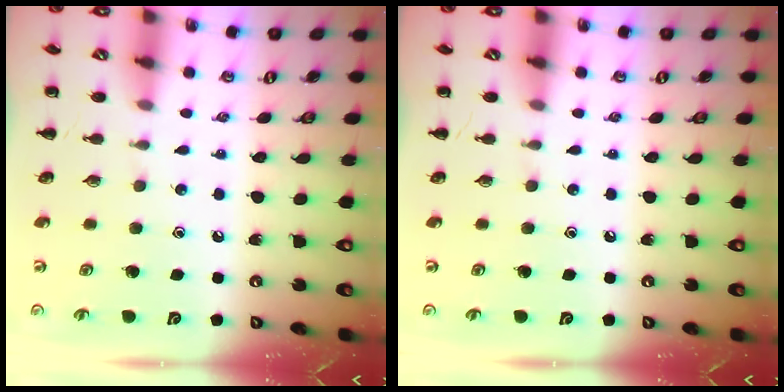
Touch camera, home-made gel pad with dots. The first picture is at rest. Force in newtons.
{"total": 0.0}